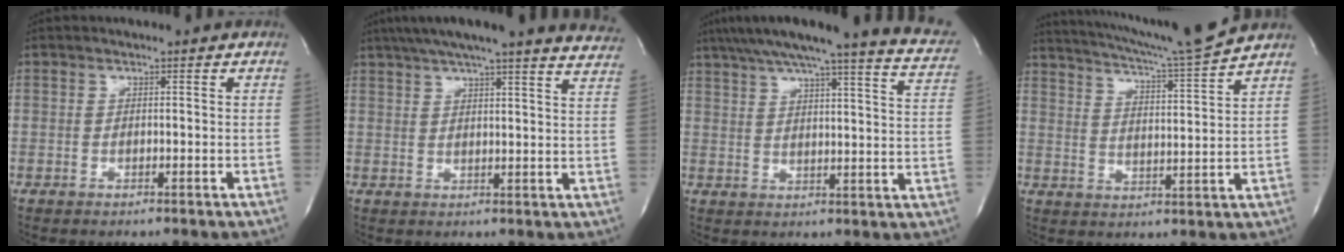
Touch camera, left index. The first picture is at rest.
{"total": 25.2, "force": [22.4, 1.6, 11.5], "torque": [-0.179, -0.018, 0.269]}
{"total": 20.9, "force": [17.8, 1.5, 10.8], "torque": [-0.152, -0.020, 0.213]}
{"total": 12.6, "force": [11.6, -2.1, 4.5], "torque": [-0.085, -0.030, 0.174]}